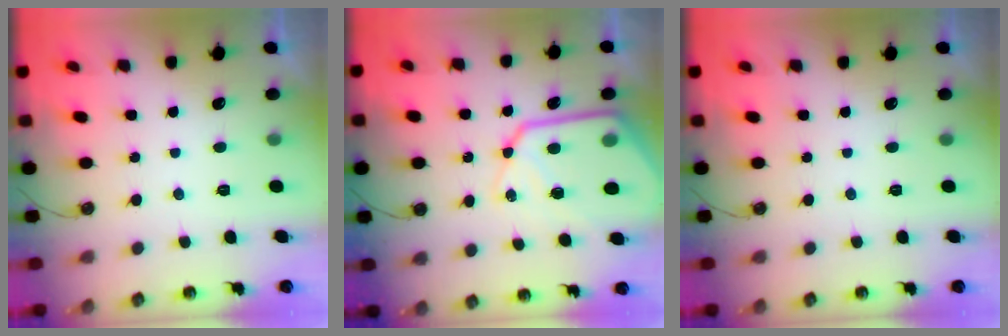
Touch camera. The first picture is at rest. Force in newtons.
{"total": 19.4, "press": 19.3, "slide": 2.0}
{"total": 0.0}